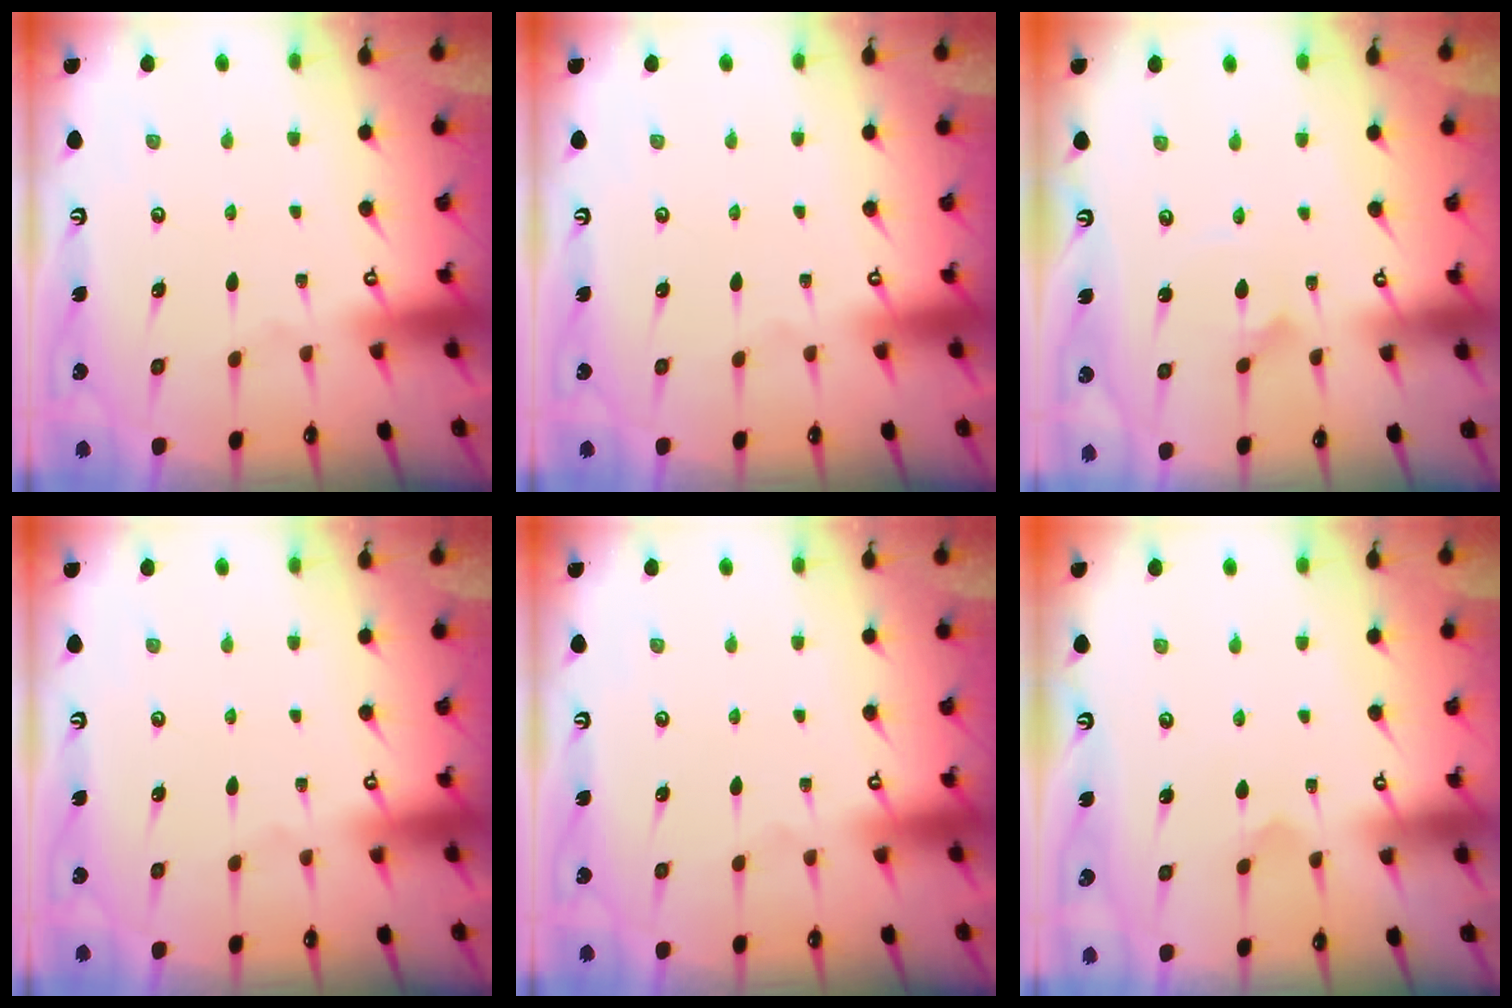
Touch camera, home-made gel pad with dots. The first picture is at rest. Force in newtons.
{"total": 0.0}
{"total": 2.3, "press": 2.3, "slide": 0.1}
{"total": 0.0}
{"total": 0.0}
{"total": 2.3, "press": 2.3, "slide": 0.2}